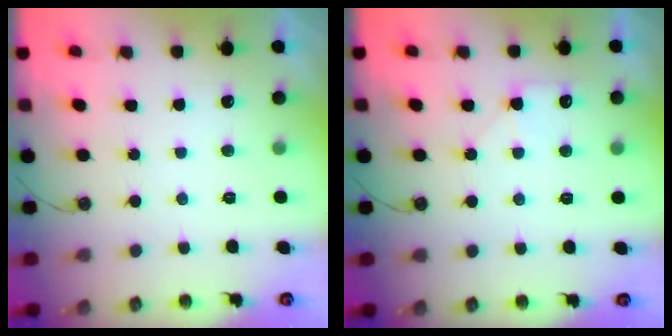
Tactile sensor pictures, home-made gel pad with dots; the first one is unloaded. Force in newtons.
{"total": 5.6, "press": 5.6, "slide": 1.0}